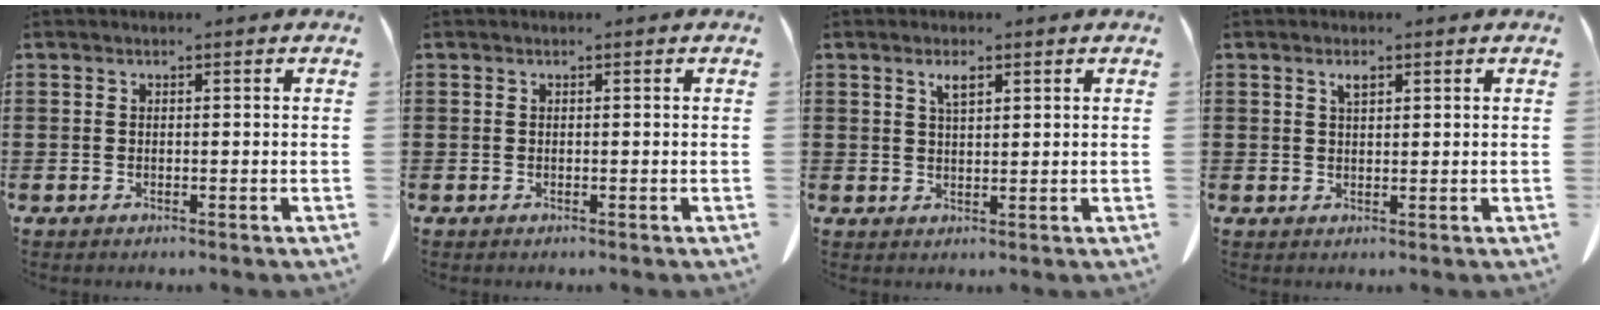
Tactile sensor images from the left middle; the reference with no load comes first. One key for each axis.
{"total": 0.0}
{"total": 2.4, "fx": 1.4, "fy": 0.6, "fz": 1.8, "tx": -0.032, "ty": 0.000, "tz": 0.022}
{"total": 1.5, "fx": 0.8, "fy": 0.5, "fz": 1.1, "tx": -0.017, "ty": -0.001, "tz": 0.012}